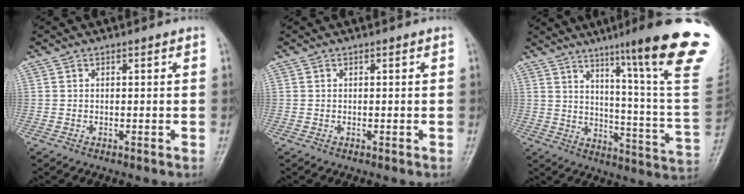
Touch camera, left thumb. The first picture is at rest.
{"total": 0.0}
{"total": 25.6, "force": [15.5, 0.7, 20.4], "torque": [-0.251, -0.086, 0.213]}